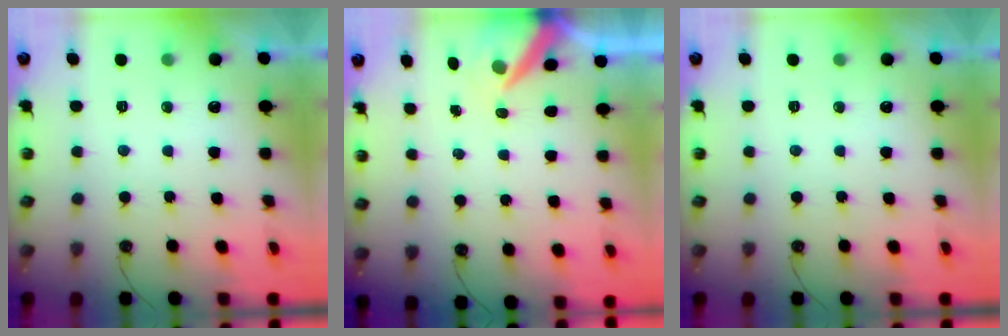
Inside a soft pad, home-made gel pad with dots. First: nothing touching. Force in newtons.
{"total": 6.7, "press": 6.6, "slide": 0.8}
{"total": 0.0}